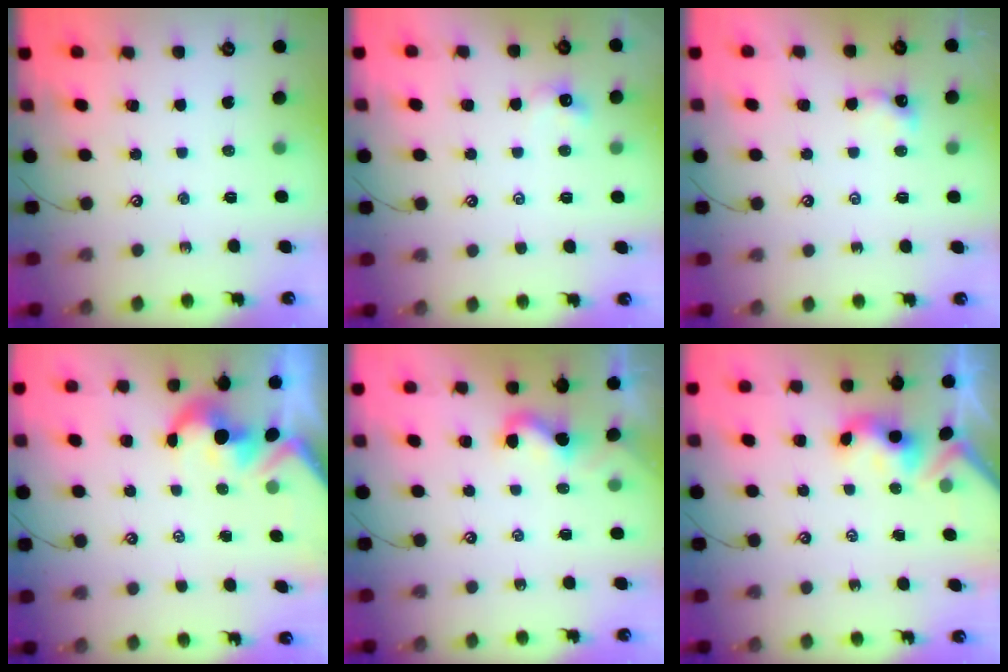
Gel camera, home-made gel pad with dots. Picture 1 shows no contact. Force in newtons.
{"total": 1.3, "press": 1.2, "slide": 0.4}
{"total": 0.9, "press": 0.8, "slide": 0.3}
{"total": 1.7, "press": 1.3, "slide": 1.1}
{"total": 2.8, "press": 2.8, "slide": 0.4}
{"total": 3.7, "press": 3.7, "slide": 0.2}